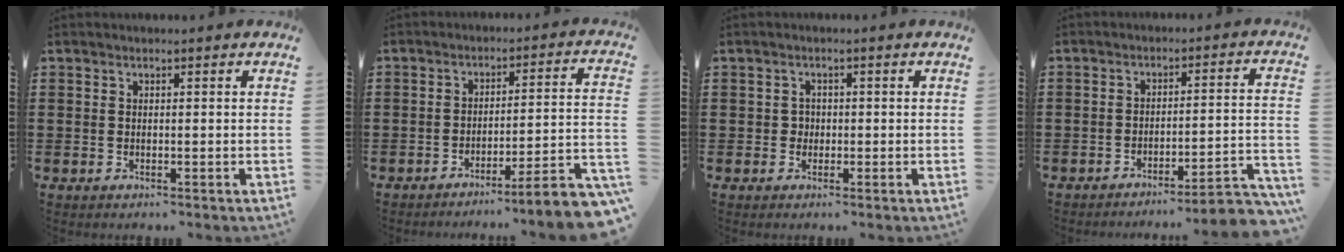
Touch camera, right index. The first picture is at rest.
{"total": 5.2, "force": [-4.0, -0.5, 3.3], "torque": [-0.055, -0.025, -0.080]}
{"total": 1.4, "force": [-0.1, 1.3, 0.5], "torque": [-0.013, 0.005, -0.003]}
{"total": 4.3, "force": [-4.0, -0.1, 1.7], "torque": [-0.032, -0.014, -0.082]}